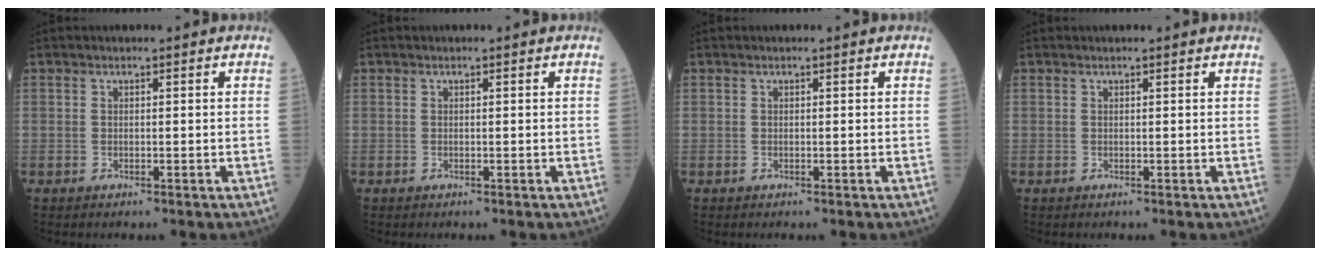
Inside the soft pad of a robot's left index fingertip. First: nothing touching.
{"total": 0.0}
{"total": 0.0}
{"total": 0.8, "force": [0.8, 0.0, 0.3], "torque": [-0.008, 0.007, 0.010]}